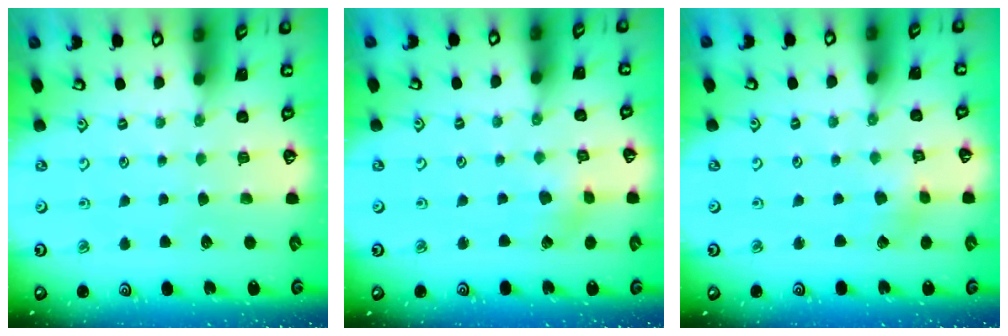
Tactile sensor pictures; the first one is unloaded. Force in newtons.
{"total": 1.9, "press": 1.9, "slide": 0.3}
{"total": 2.0, "press": 2.0, "slide": 0.1}